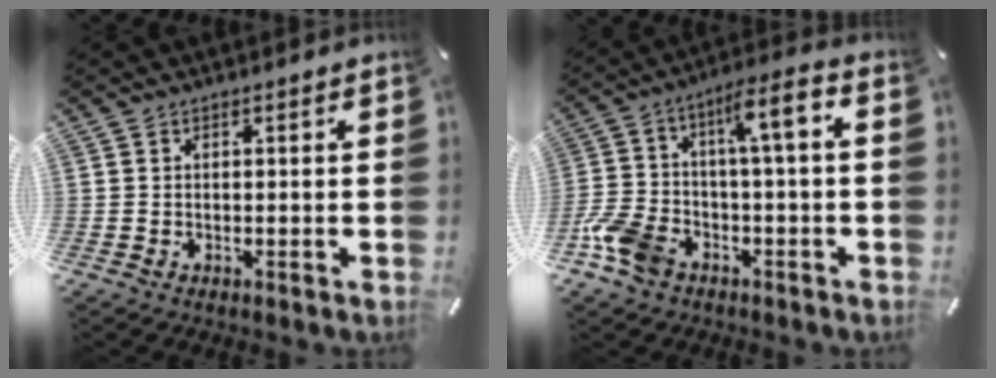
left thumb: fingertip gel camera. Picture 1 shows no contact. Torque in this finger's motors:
{"motor_torque": [1.08, 3.13, 0.76, 0.75, 0.24]}